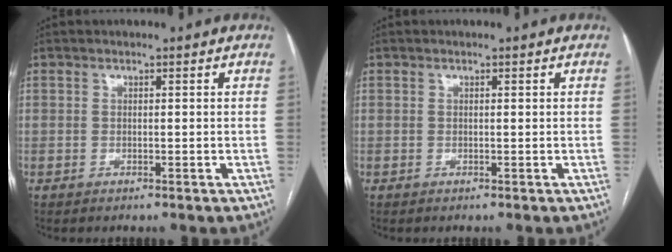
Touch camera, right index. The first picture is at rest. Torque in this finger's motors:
{"motor_torque": [-0.23, 0.15, 0.10, 0.01]}